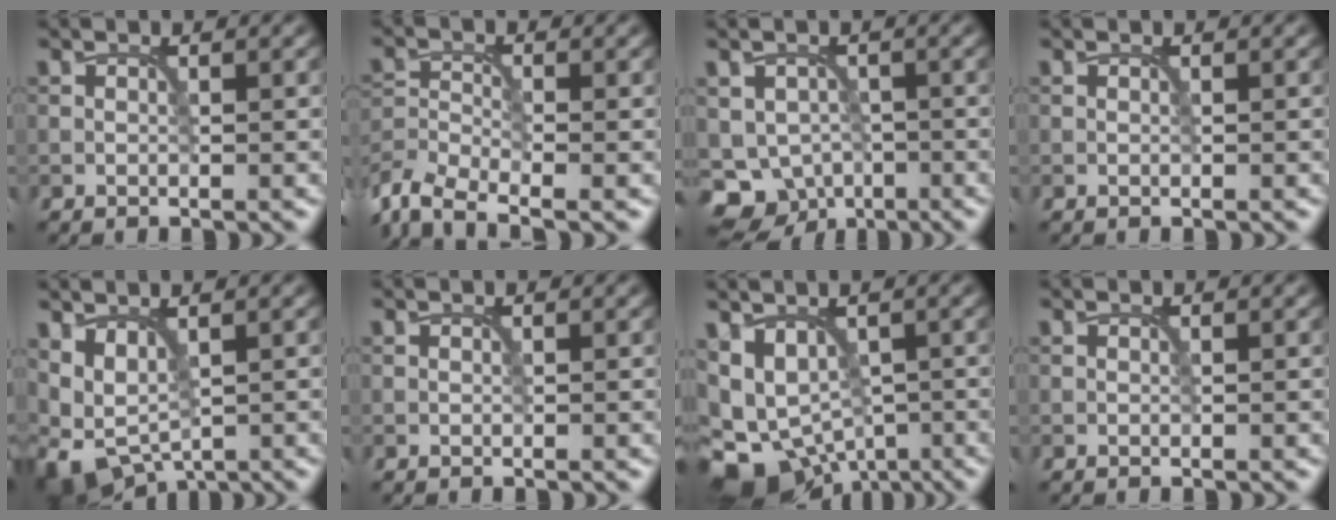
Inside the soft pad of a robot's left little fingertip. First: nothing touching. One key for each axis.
{"total": 5.5, "fx": -4.3, "fy": 1.7, "fz": 2.9, "tx": -0.061, "ty": -0.010, "tz": -0.095}
{"total": 6.4, "fx": -2.8, "fy": 5.2, "fz": 2.5, "tx": -0.031, "ty": -0.008, "tz": -0.044}
{"total": 0.0}
{"total": 4.4, "fx": 0.1, "fy": 2.6, "fz": 3.6, "tx": -0.079, "ty": -0.007, "tz": 0.004}
{"total": 0.0}
{"total": 8.3, "fx": -3.7, "fy": 5.6, "fz": 4.9, "tx": -0.079, "ty": -0.017, "tz": -0.041}
{"total": 0.0}